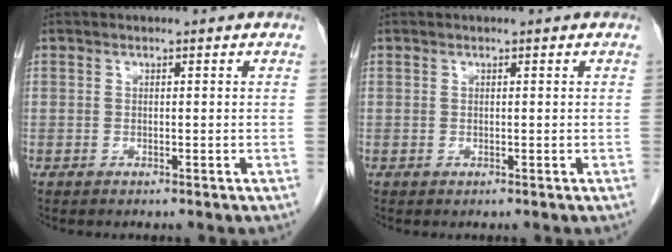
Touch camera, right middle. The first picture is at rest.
{"total": 0.0}